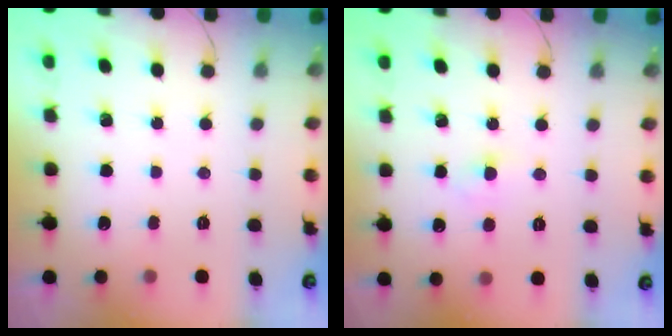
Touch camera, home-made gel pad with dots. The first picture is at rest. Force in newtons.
{"total": 3.1, "press": 2.8, "slide": 1.2}